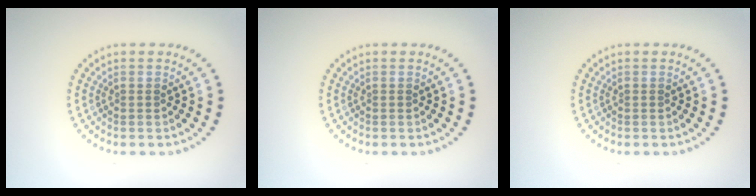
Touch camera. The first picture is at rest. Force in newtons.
{"total": 0.0}
{"total": 0.0}